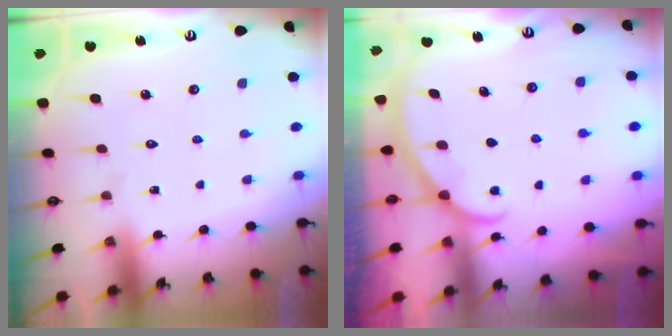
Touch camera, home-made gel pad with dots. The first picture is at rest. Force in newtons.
{"total": 1.4, "press": 1.4, "slide": 0.2}